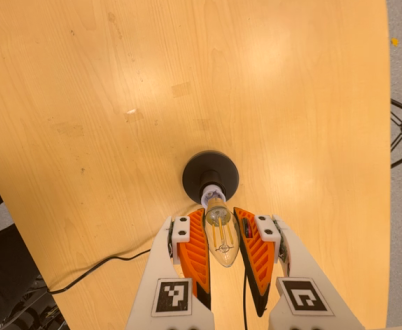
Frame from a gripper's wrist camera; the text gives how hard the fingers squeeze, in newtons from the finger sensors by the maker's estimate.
{"total": 20.7, "left": 22.7, "right": 18.6}